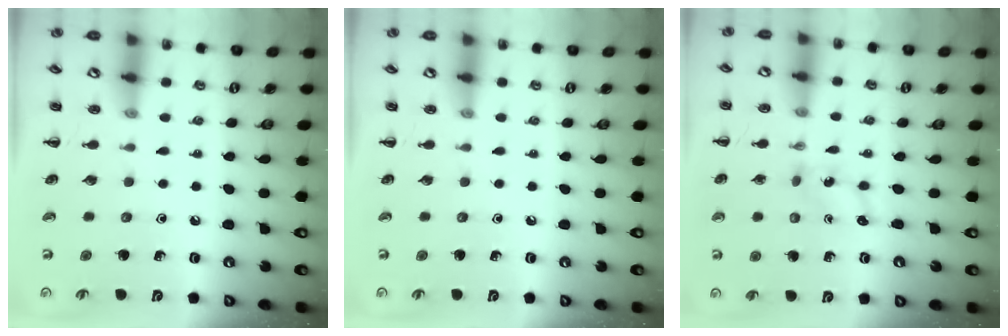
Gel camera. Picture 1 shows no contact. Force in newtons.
{"total": 0.0}
{"total": 3.0, "press": 2.9, "slide": 0.9}